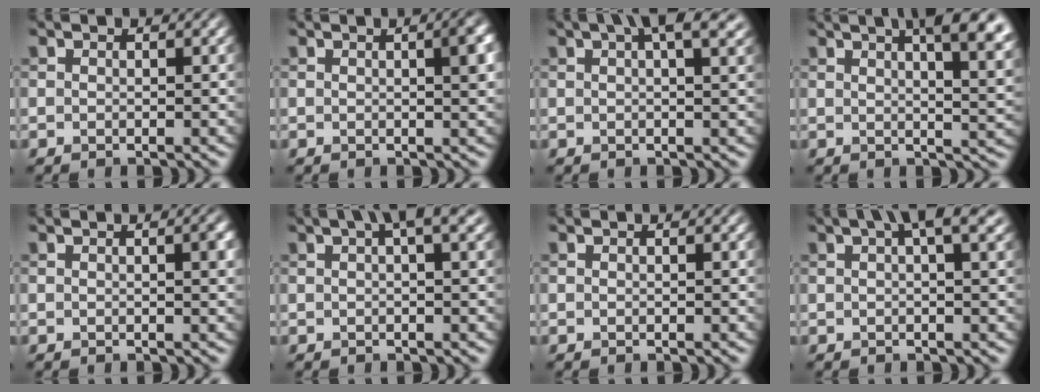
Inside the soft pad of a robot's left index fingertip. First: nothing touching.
{"total": 3.1, "force": [0.7, 0.8, 2.9], "torque": [-0.028, 0.009, 0.007]}
{"total": 5.8, "force": [3.1, 1.7, 4.6], "torque": [-0.045, 0.019, 0.030]}
{"total": 12.7, "force": [6.3, 5.3, 9.7], "torque": [-0.082, 0.056, 0.065]}
{"total": 1.9, "force": [0.4, 0.5, 1.8], "torque": [-0.017, 0.004, 0.004]}
{"total": 3.8, "force": [1.8, 0.6, 3.3], "torque": [-0.042, 0.009, 0.025]}
{"total": 0.0}
{"total": 4.7, "force": [2.3, 1.0, 4.0], "torque": [-0.050, 0.010, 0.030]}